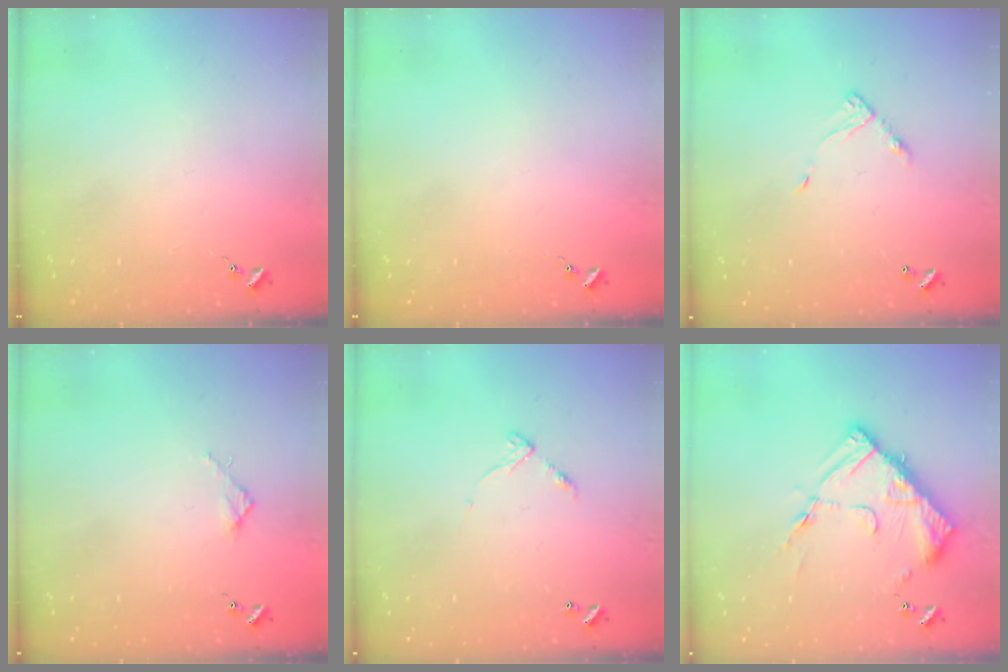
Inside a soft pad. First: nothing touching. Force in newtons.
{"total": 0.0}
{"total": 7.3, "press": 7.3, "slide": 0.6}
{"total": 2.7, "press": 2.7, "slide": 0.3}
{"total": 6.2, "press": 6.2, "slide": 0.4}
{"total": 14.5, "press": 14.5, "slide": 1.3}